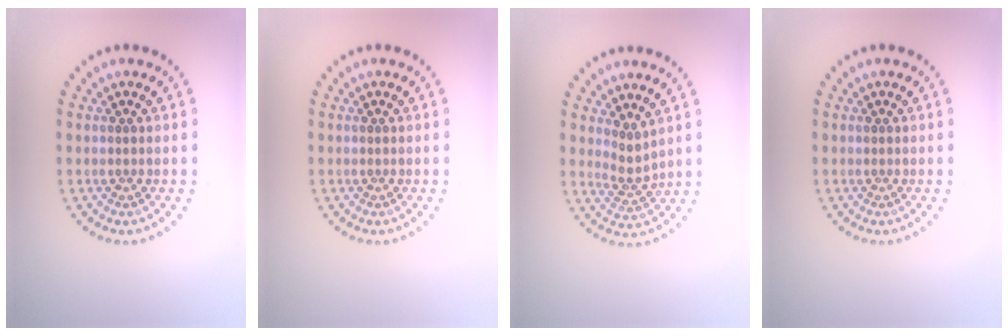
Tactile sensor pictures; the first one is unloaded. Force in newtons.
{"total": 0.0}
{"total": 2.0, "press": 1.4, "slide": 1.5}
{"total": 0.0}